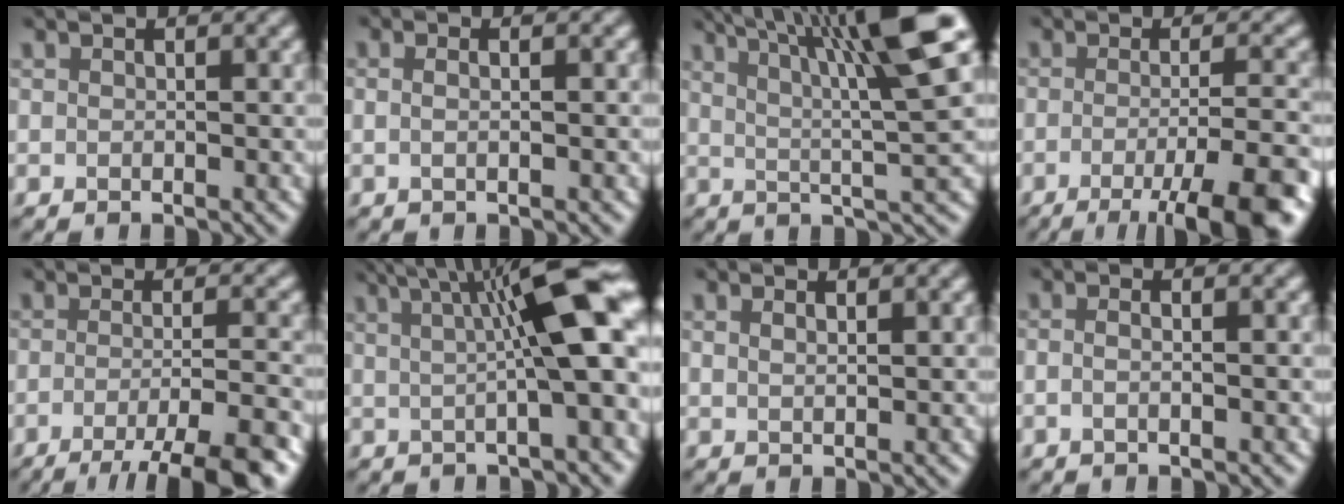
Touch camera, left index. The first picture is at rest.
{"total": 3.0, "force": [1.0, 1.5, 2.5], "torque": [-0.016, 0.017, -0.015]}
{"total": 11.0, "force": [5.0, 1.5, 9.6], "torque": [-0.137, 0.020, 0.078]}
{"total": 9.6, "force": [-4.7, 2.1, 8.1], "torque": [-0.104, -0.003, -0.067]}
{"total": 8.0, "force": [-4.8, 1.5, 6.2], "torque": [-0.084, 0.002, -0.072]}
{"total": 10.1, "force": [2.7, 2.0, 9.6], "torque": [-0.124, 0.021, 0.038]}
{"total": 1.2, "force": [0.7, 0.3, 0.9], "torque": [-0.021, 0.001, 0.016]}
{"total": 3.2, "force": [0.5, 1.6, 2.8], "torque": [-0.019, 0.007, -0.024]}